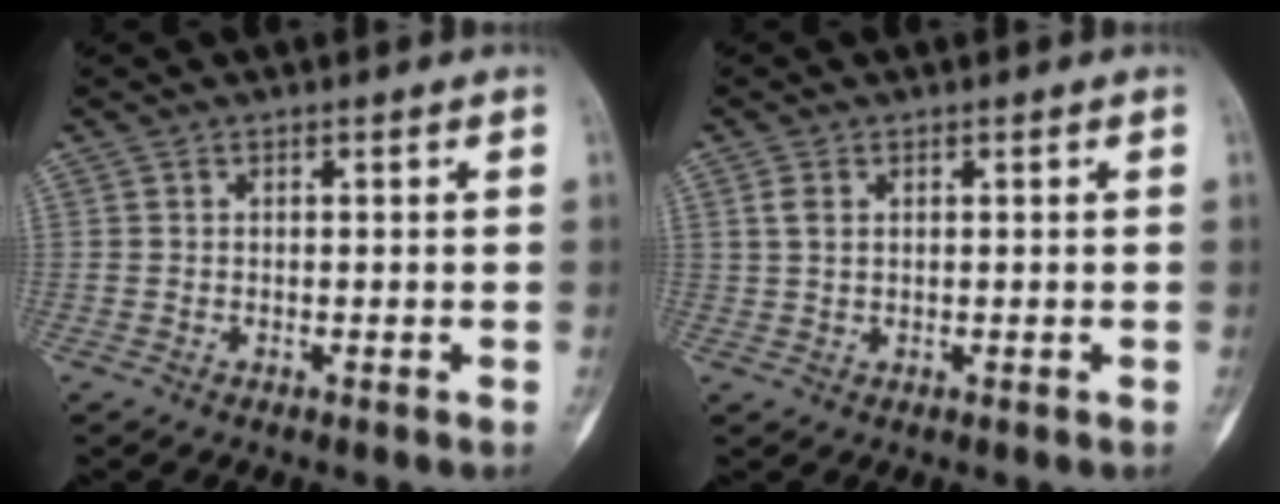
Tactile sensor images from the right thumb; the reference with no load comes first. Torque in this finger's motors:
{"motor_torque": [-0.52, -0.04, 0.33, 0.00, 0.00]}